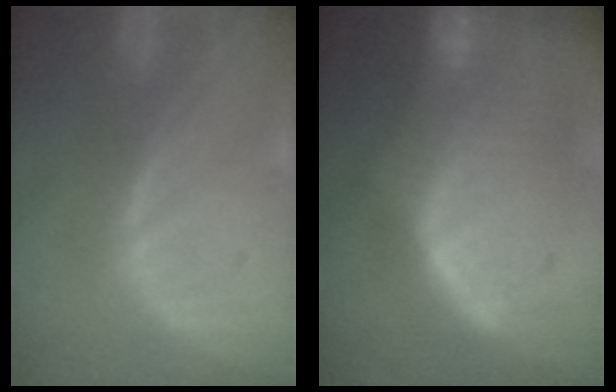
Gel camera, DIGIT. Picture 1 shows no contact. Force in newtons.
{"total": 10.0, "press": 9.0, "slide": 4.4}